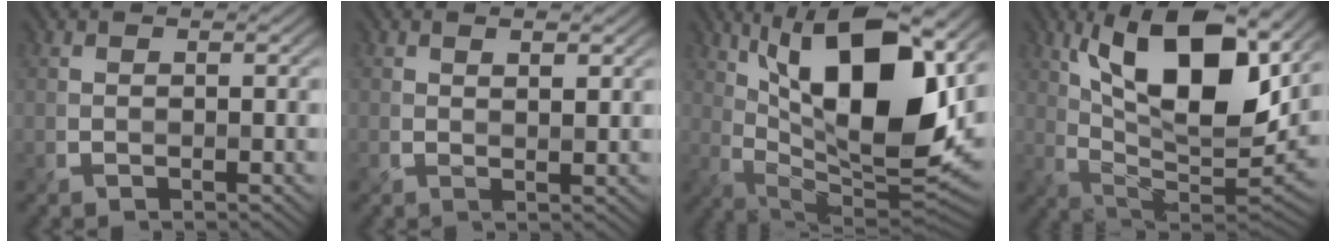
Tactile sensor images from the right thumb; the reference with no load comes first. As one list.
[{"total": 1.5, "force": [1.0, 0.4, 1.0], "torque": [-0.018, -0.008, 0.021]}, {"total": 18.0, "force": [6.3, 7.4, 15.2], "torque": [-0.269, 0.009, 0.116]}, {"total": 16.8, "force": [7.1, 7.4, 13.3], "torque": [-0.246, -0.002, 0.131]}]